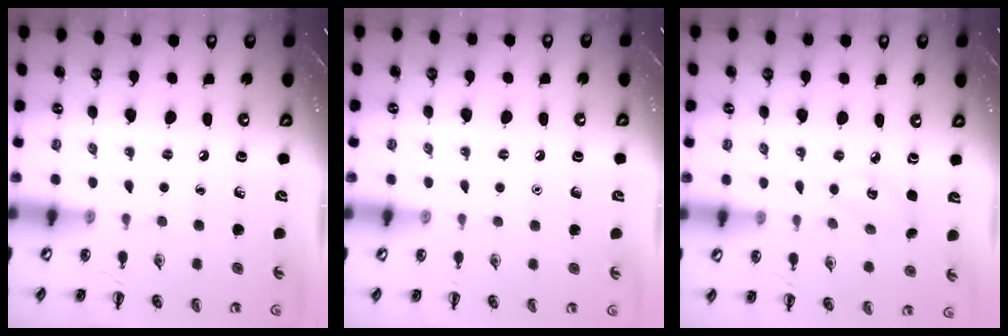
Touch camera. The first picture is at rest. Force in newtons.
{"total": 1.5, "press": 1.5, "slide": 0.1}
{"total": 4.0, "press": 3.9, "slide": 0.7}